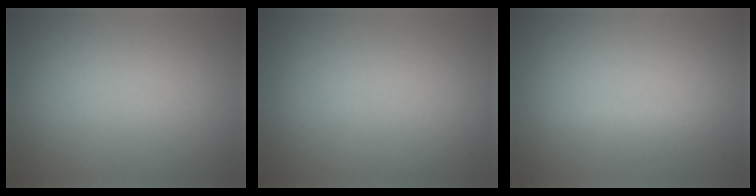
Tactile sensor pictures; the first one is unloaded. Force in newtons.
{"total": 0.0}
{"total": 1.2, "press": 1.2, "slide": 0.1}